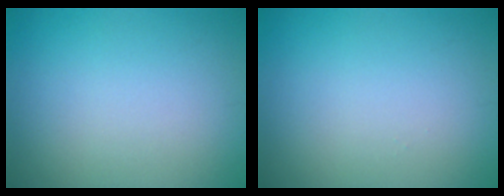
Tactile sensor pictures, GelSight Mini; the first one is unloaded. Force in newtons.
{"total": 0.0}